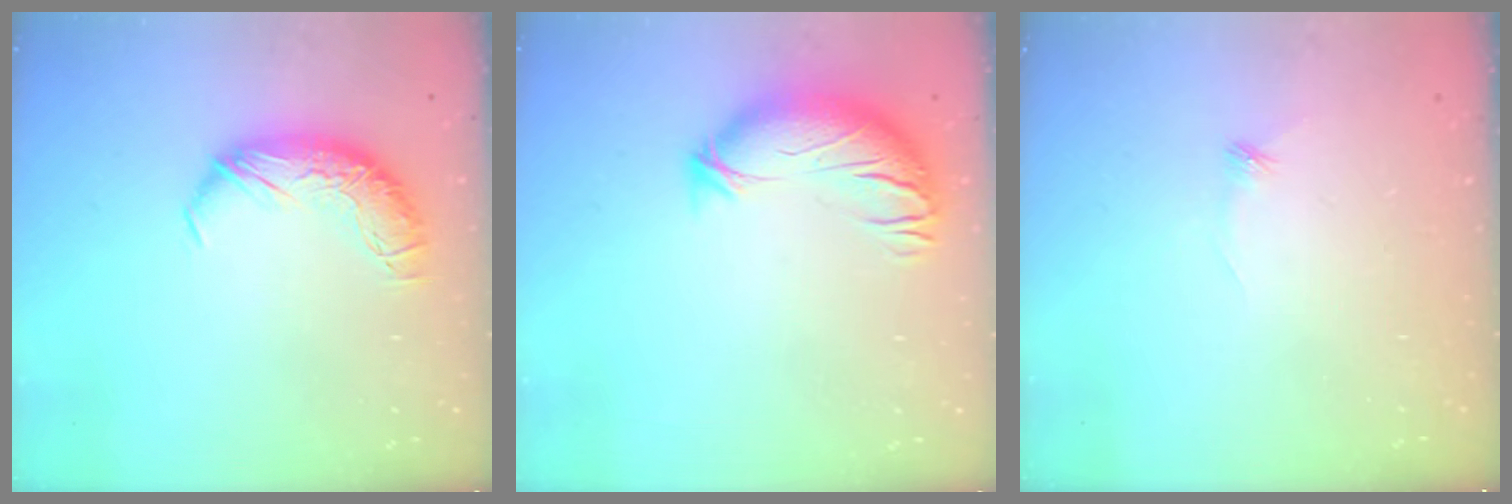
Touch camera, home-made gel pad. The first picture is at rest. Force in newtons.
{"total": 3.5, "press": 2.7, "slide": 2.2}
{"total": 8.7, "press": 8.7, "slide": 0.4}